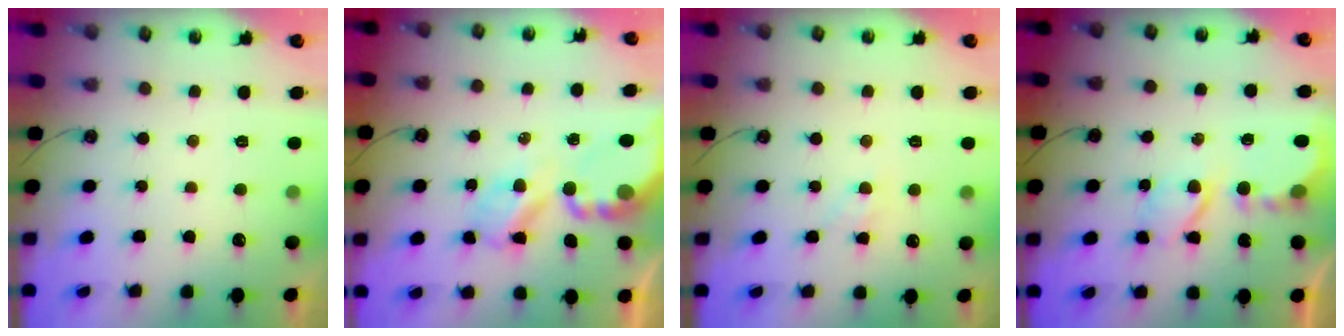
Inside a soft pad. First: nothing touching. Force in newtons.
{"total": 6.9, "press": 6.8, "slide": 0.5}
{"total": 6.0, "press": 5.9, "slide": 0.7}
{"total": 6.1, "press": 6.0, "slide": 0.6}